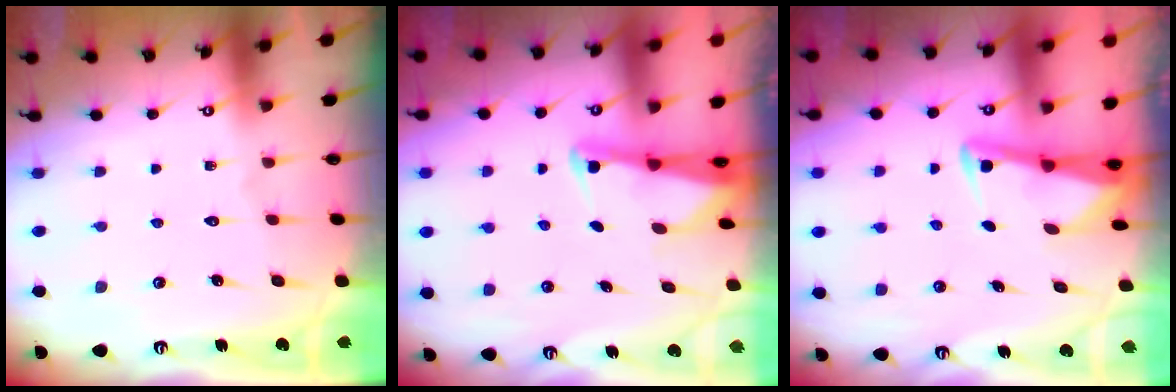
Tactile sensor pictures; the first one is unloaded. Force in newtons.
{"total": 2.6, "press": 2.6, "slide": 0.2}
{"total": 3.1, "press": 3.1, "slide": 0.4}